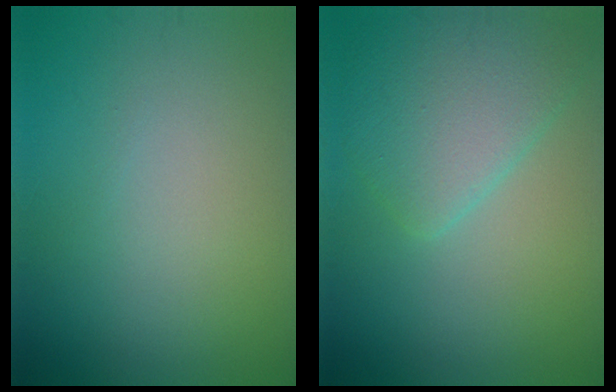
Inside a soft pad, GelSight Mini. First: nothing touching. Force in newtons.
{"total": 5.2, "press": 5.2, "slide": 0.2}